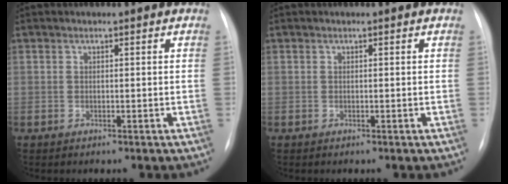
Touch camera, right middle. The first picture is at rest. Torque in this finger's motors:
{"motor_torque": [-0.01, 0.00, 0.00, 0.00]}